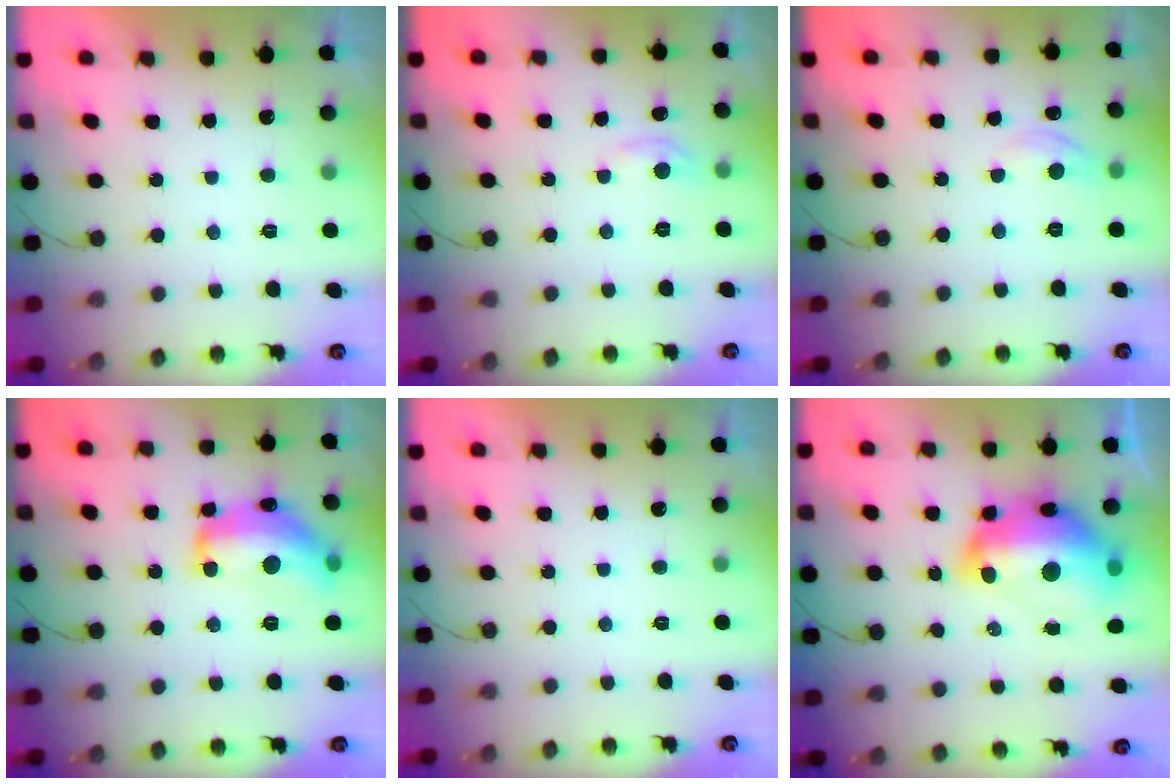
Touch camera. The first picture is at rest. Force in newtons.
{"total": 4.3, "press": 4.3, "slide": 0.6}
{"total": 5.5, "press": 5.5, "slide": 0.6}
{"total": 17.4, "press": 17.3, "slide": 1.1}
{"total": 0.0}
{"total": 20.2, "press": 20.1, "slide": 2.3}